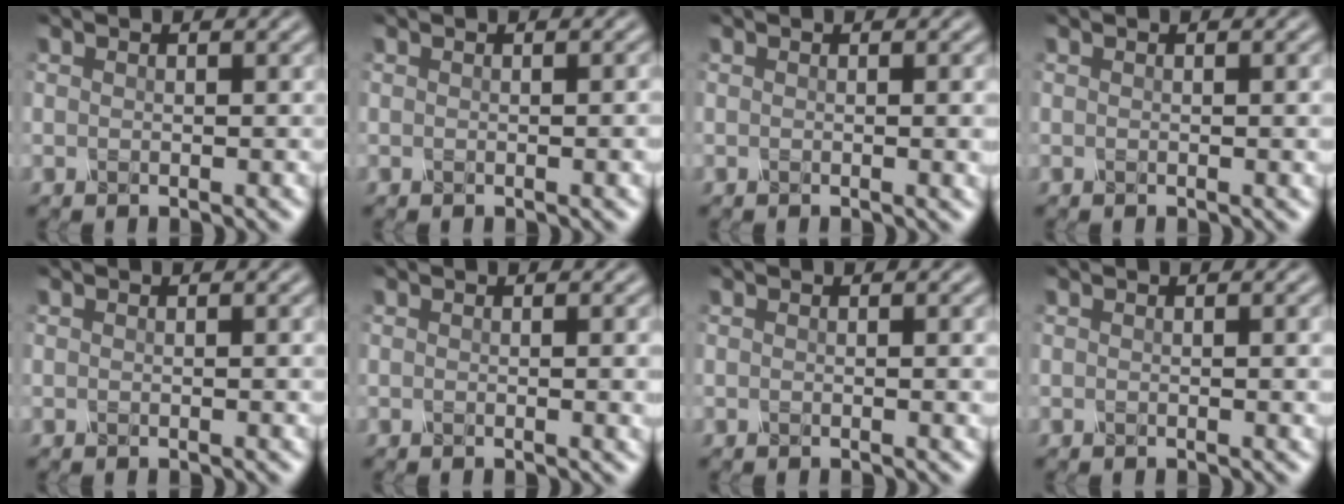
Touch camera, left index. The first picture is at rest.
{"total": 1.8, "force": [-0.1, 0.6, 1.7], "torque": [-0.014, 0.004, -0.006]}
{"total": 2.2, "force": [0.0, 0.8, 2.1], "torque": [-0.017, 0.001, -0.003]}
{"total": 1.6, "force": [0.1, 0.5, 1.5], "torque": [-0.013, 0.003, -0.003]}
{"total": 0.6, "force": [0.0, 0.3, 0.6], "torque": [-0.004, 0.001, -0.002]}
{"total": 2.3, "force": [0.1, 0.8, 2.2], "torque": [-0.018, 0.001, -0.002]}
{"total": 1.4, "force": [0.1, 0.5, 1.3], "torque": [-0.012, 0.002, -0.003]}
{"total": 1.9, "force": [0.2, 0.7, 1.8], "torque": [-0.014, 0.003, -0.002]}